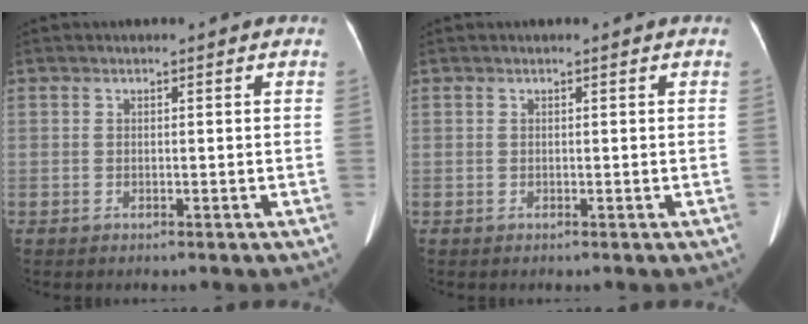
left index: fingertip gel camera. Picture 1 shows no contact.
{"total": 0.0}